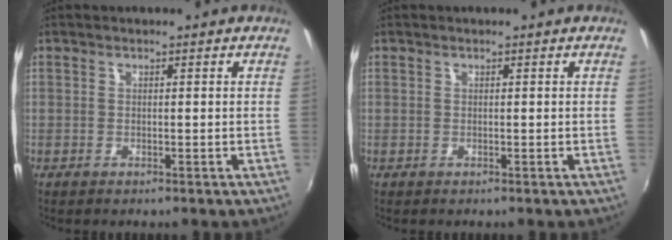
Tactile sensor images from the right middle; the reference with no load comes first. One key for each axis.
{"total": 0.0}